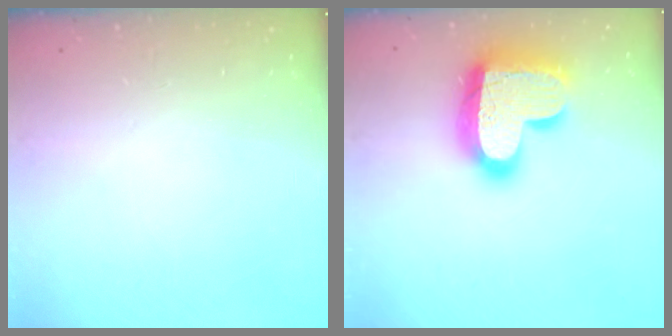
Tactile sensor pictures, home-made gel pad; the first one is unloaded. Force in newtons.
{"total": 21.5, "press": 21.5, "slide": 1.6}